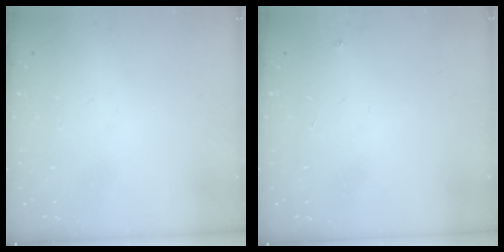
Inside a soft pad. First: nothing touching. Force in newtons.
{"total": 2.7, "press": 2.7, "slide": 0.4}